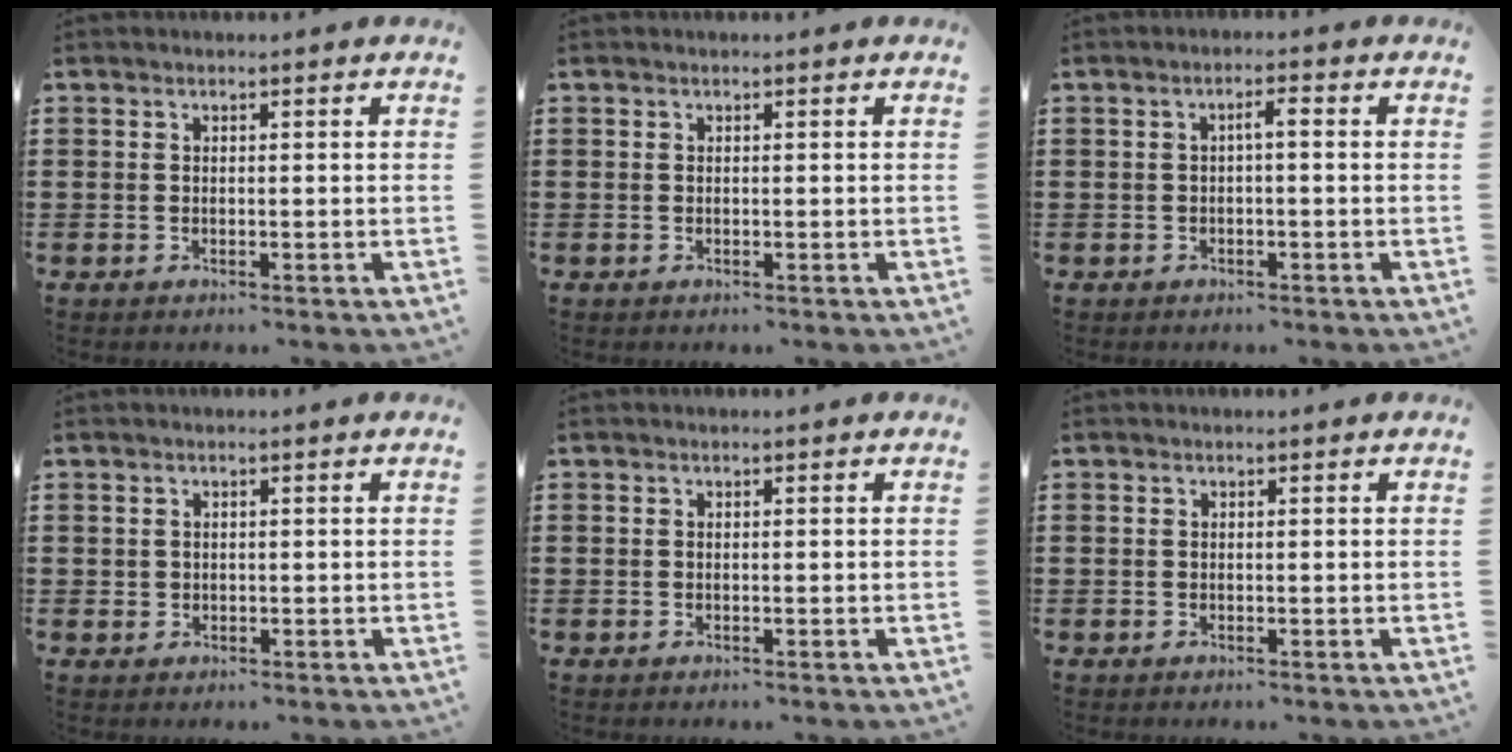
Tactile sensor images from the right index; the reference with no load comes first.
{"total": 0.0}
{"total": 1.8, "force": [-0.1, 0.3, 1.8], "torque": [-0.035, 0.004, -0.005]}
{"total": 0.7, "force": [0.2, 0.6, 0.0], "torque": [-0.002, 0.003, 0.005]}
{"total": 0.0}
{"total": 0.0}